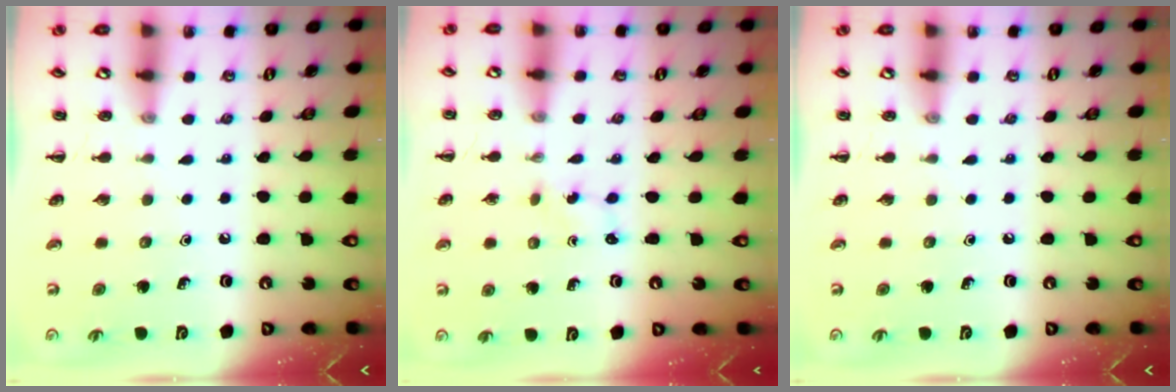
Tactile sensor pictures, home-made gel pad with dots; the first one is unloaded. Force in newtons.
{"total": 1.7, "press": 1.5, "slide": 0.6}
{"total": 0.0}